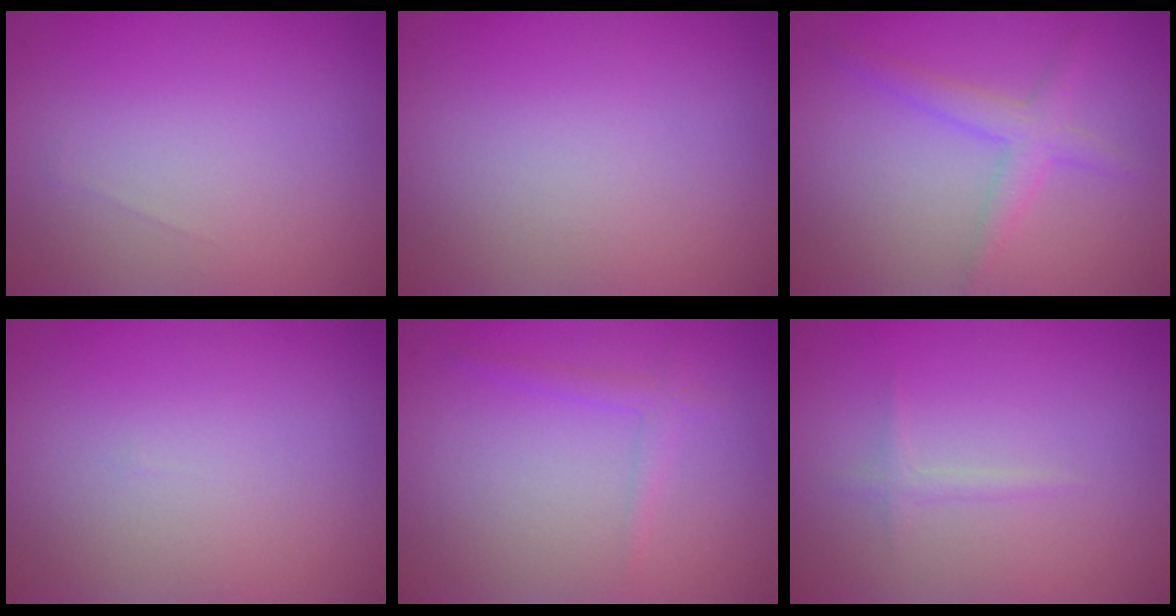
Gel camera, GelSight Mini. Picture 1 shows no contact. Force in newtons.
{"total": 0.0}
{"total": 2.4, "press": 2.4, "slide": 0.1}
{"total": 0.0}
{"total": 1.2, "press": 1.2, "slide": 0.1}
{"total": 0.8, "press": 0.8, "slide": 0.1}